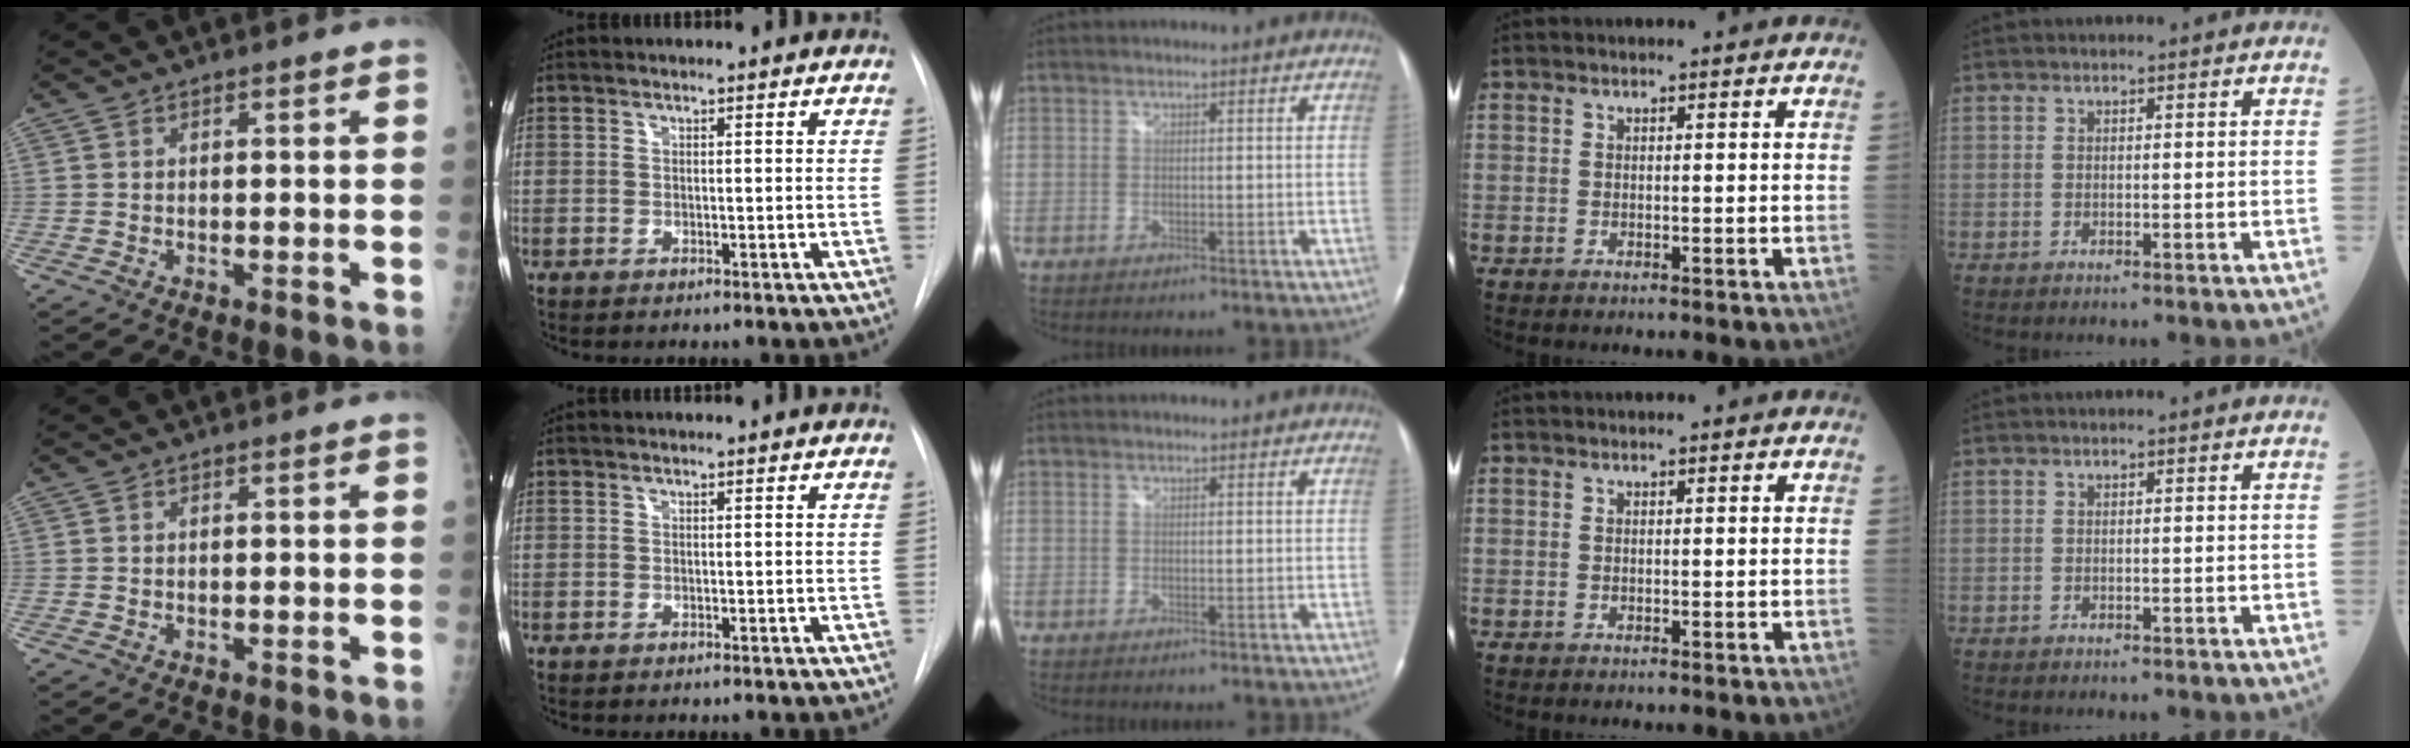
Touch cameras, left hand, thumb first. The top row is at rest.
{}